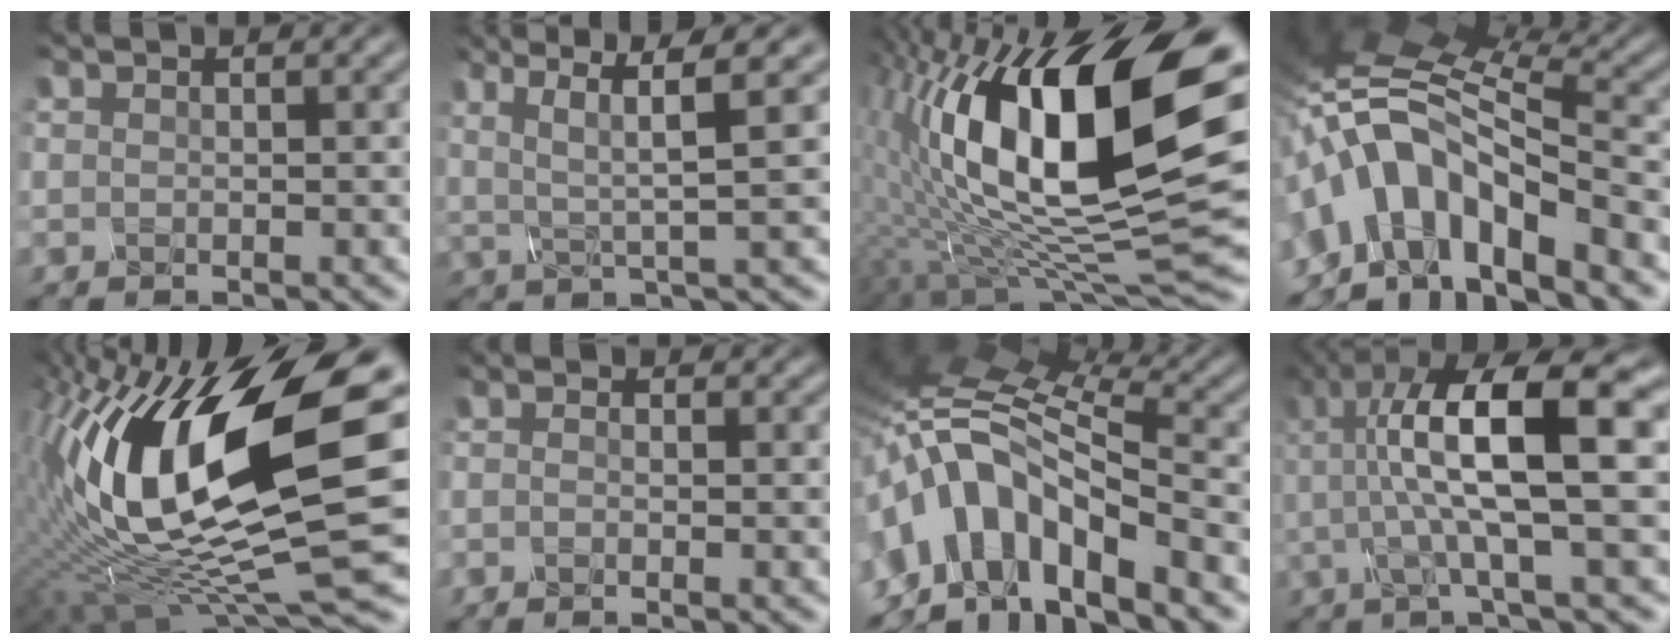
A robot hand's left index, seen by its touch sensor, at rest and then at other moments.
{"total": 3.8, "force": [1.0, -0.3, 3.7], "torque": [-0.091, 0.000, 0.047]}
{"total": 16.6, "force": [1.2, 6.2, 15.3], "torque": [-0.276, 0.008, 0.030]}
{"total": 8.6, "force": [-6.0, 3.1, 5.3], "torque": [-0.096, 0.010, -0.103]}
{"total": 15.6, "force": [1.2, 5.9, 14.4], "torque": [-0.298, -0.002, 0.036]}
{"total": 1.9, "force": [-1.7, -0.6, -0.4], "torque": [-0.002, -0.009, -0.013]}
{"total": 9.0, "force": [-5.3, 3.8, 6.2], "torque": [-0.119, 0.010, -0.090]}
{"total": 10.4, "force": [0.7, 1.9, 10.2], "torque": [-0.162, 0.013, 0.031]}